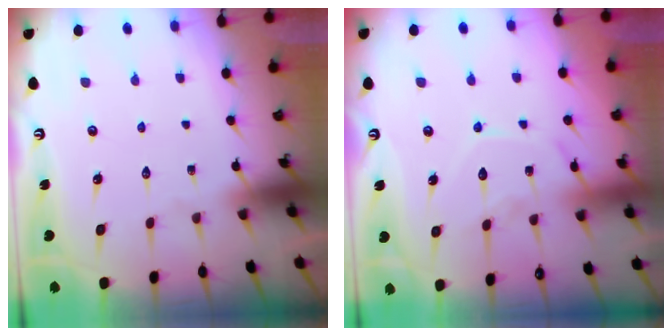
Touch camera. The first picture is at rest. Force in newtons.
{"total": 10.9, "press": 10.8, "slide": 0.8}